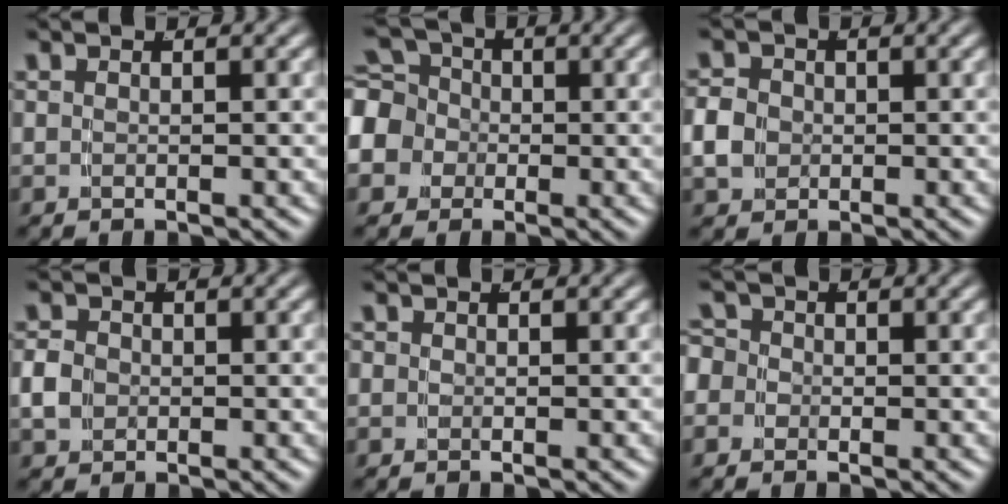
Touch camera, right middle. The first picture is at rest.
{"total": 8.6, "force": [-0.8, 7.9, 3.4], "torque": [-0.090, -0.024, -0.021]}
{"total": 3.1, "force": [-0.2, 2.7, 1.5], "torque": [-0.037, -0.004, -0.003]}
{"total": 2.2, "force": [-0.3, 1.8, 1.1], "torque": [-0.032, -0.004, -0.005]}
{"total": 0.9, "force": [-0.2, 0.9, 0.3], "torque": [-0.007, -0.006, -0.006]}
{"total": 4.0, "force": [-0.4, 3.8, 1.3], "torque": [-0.030, -0.004, -0.021]}